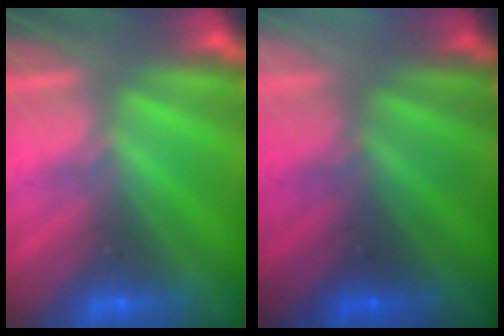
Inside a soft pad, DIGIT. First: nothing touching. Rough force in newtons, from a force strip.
{"total": 2.6}